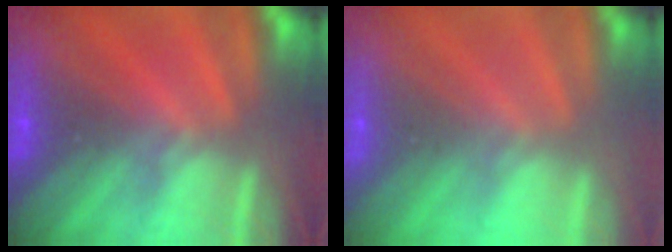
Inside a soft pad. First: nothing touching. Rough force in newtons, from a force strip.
{"total": 2.8}